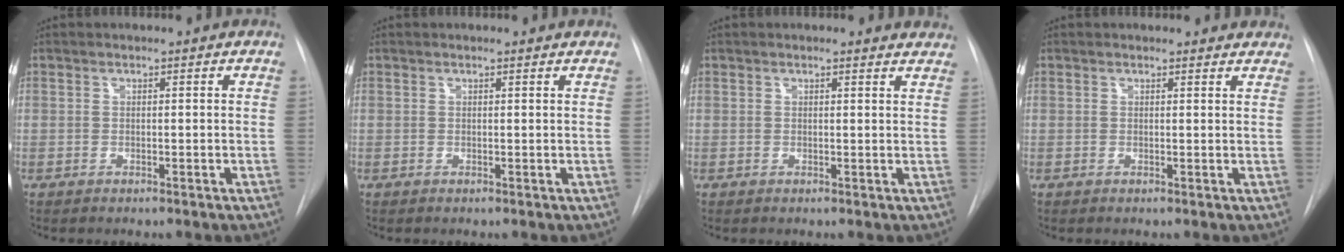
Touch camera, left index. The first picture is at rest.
{"total": 1.5, "force": [1.5, 0.1, 0.1], "torque": [-0.012, 0.002, 0.014]}
{"total": 5.5, "force": [5.3, 1.3, 0.0], "torque": [0.023, -0.032, 0.026]}
{"total": 5.7, "force": [5.4, 1.6, 0.9], "torque": [0.006, 0.002, 0.041]}